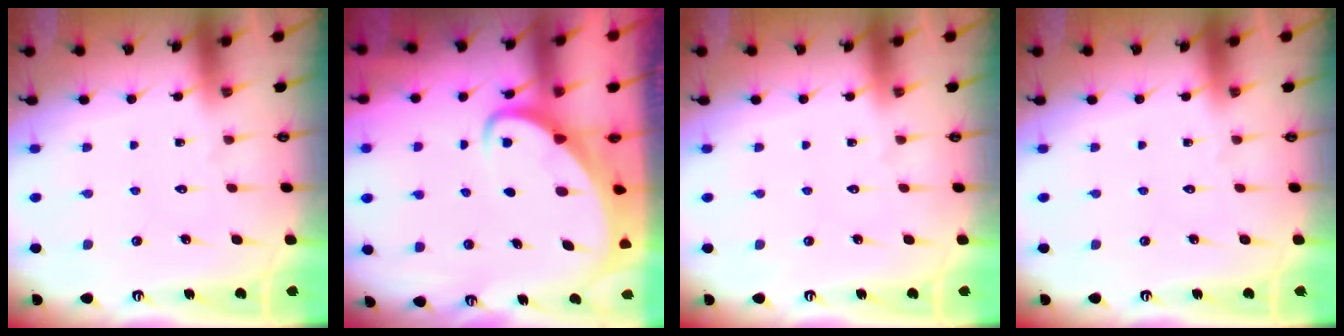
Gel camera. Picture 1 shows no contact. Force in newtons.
{"total": 3.0, "press": 3.0, "slide": 0.4}
{"total": 0.0}
{"total": 0.0}